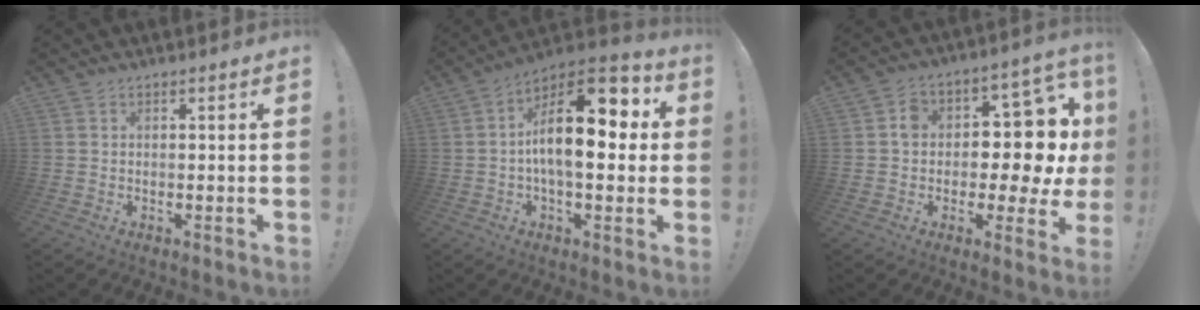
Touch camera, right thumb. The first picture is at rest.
{"total": 18.7, "force": [1.5, 8.7, 16.5], "torque": [-0.264, -0.004, 0.014]}
{"total": 12.6, "force": [0.3, 7.0, 10.5], "torque": [-0.141, -0.004, -0.008]}